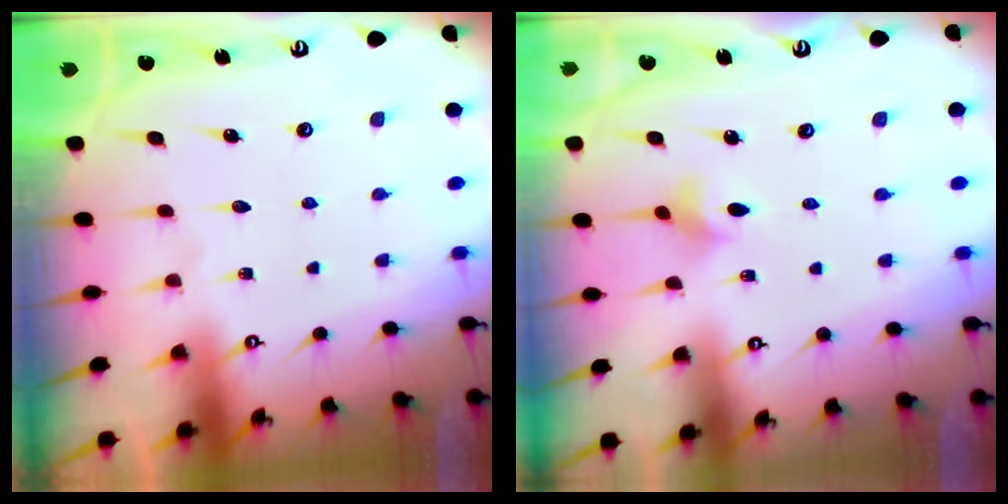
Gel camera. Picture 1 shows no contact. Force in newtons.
{"total": 3.0, "press": 3.0, "slide": 0.5}